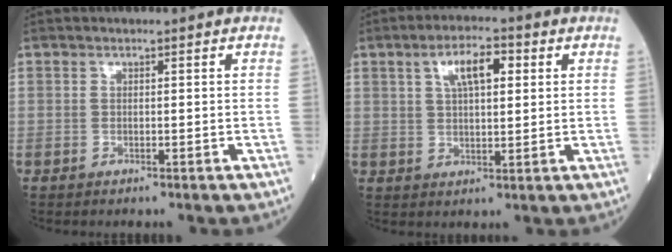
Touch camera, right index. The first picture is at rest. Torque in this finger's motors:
{"motor_torque": [0.57, 0.38, 0.12, 0.08]}